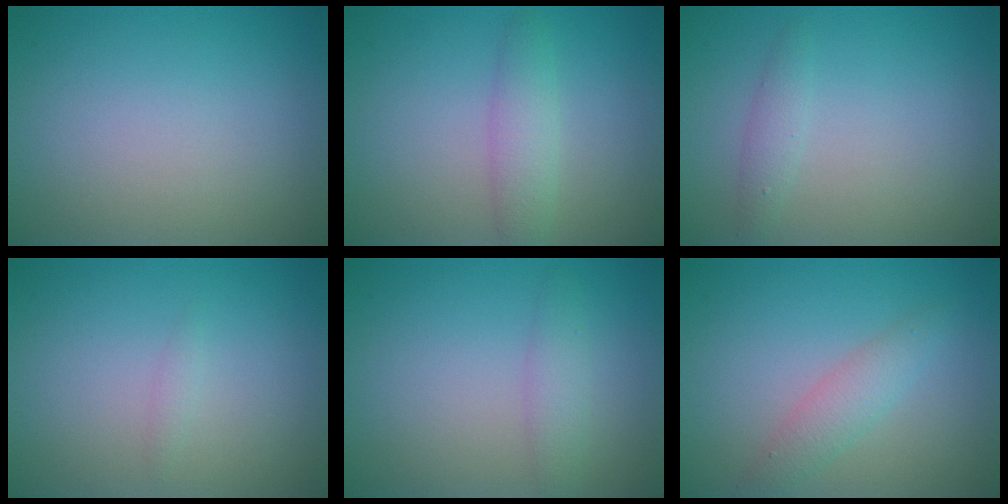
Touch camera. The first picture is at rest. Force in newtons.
{"total": 2.4, "press": 2.4, "slide": 0.1}
{"total": 1.3, "press": 1.3, "slide": 0.0}
{"total": 0.6, "press": 0.6, "slide": 0.0}
{"total": 1.8, "press": 1.8, "slide": 0.1}
{"total": 2.3, "press": 2.3, "slide": 0.1}